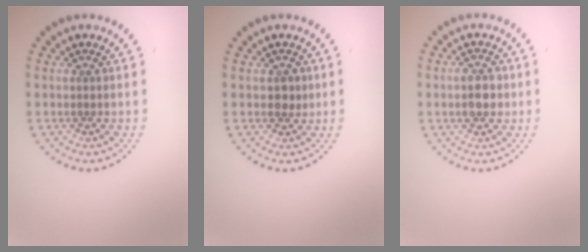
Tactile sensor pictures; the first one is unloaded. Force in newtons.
{"total": 1.4, "press": 1.3, "slide": 0.4}
{"total": 2.8, "press": 2.8, "slide": 0.2}